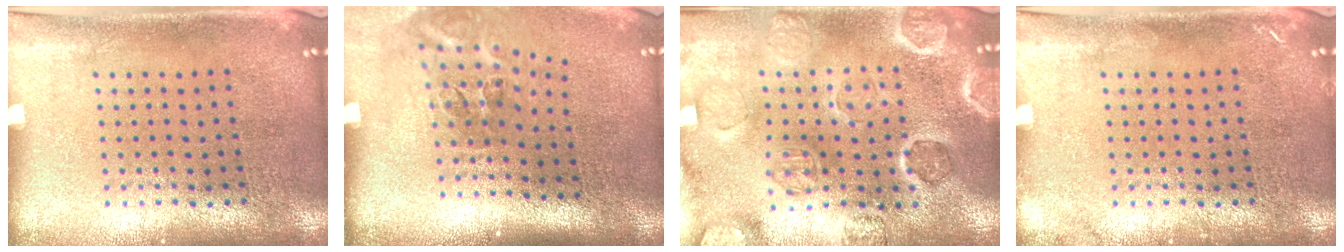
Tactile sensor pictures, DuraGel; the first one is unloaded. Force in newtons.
{"total": 2.2, "press": 1.3, "slide": 1.7}
{"total": 2.5, "press": 2.5, "slide": 0.4}
{"total": 0.8, "press": 0.8, "slide": 0.1}